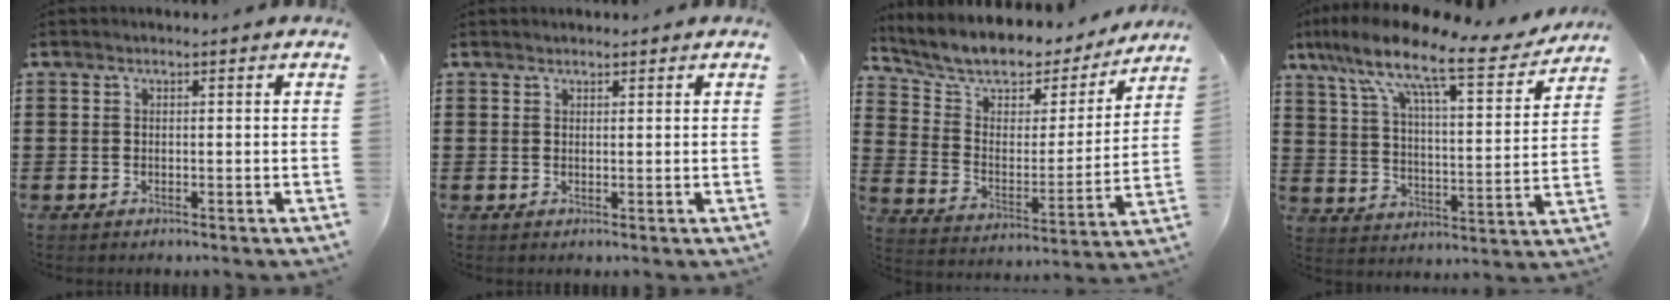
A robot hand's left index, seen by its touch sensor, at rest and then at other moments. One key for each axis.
{"total": 0.9, "fx": 0.9, "fy": 0.2, "fz": 0.1, "tx": -0.003, "ty": 0.000, "tz": 0.018}
{"total": 7.0, "fx": 6.0, "fy": 3.2, "fz": 1.7, "tx": -0.066, "ty": -0.048, "tz": 0.099}
{"total": 12.4, "fx": 9.6, "fy": 1.6, "fz": 7.6, "tx": -0.167, "ty": -0.058, "tz": 0.153}